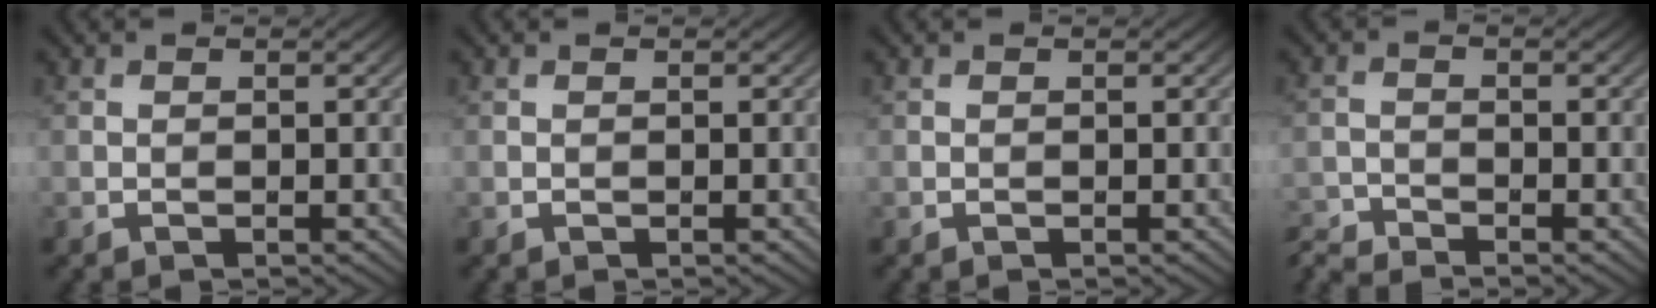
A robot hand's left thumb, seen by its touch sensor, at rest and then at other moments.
{"total": 0.0}
{"total": 0.0}
{"total": 3.5, "force": [-3.4, 0.3, 0.8], "torque": [-0.028, -0.009, -0.077]}